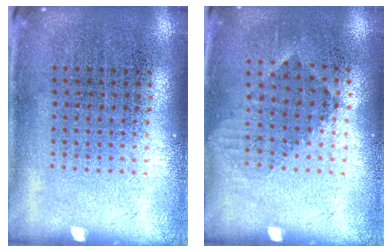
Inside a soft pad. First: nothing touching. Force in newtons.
{"total": 0.9, "press": 0.7, "slide": 0.6}